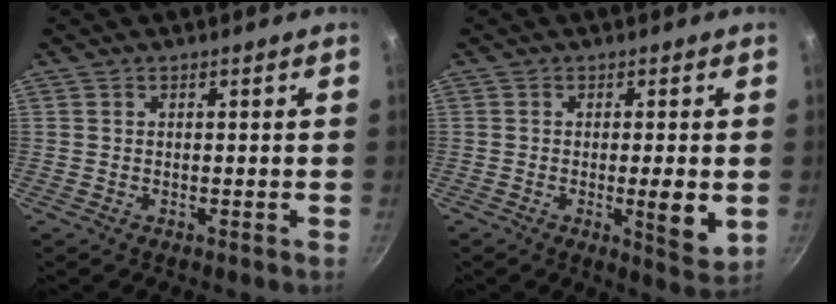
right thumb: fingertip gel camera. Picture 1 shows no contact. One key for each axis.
{"total": 6.8, "fx": -0.9, "fy": 1.4, "fz": 6.5, "tx": -0.096, "ty": -0.014, "tz": -0.011}